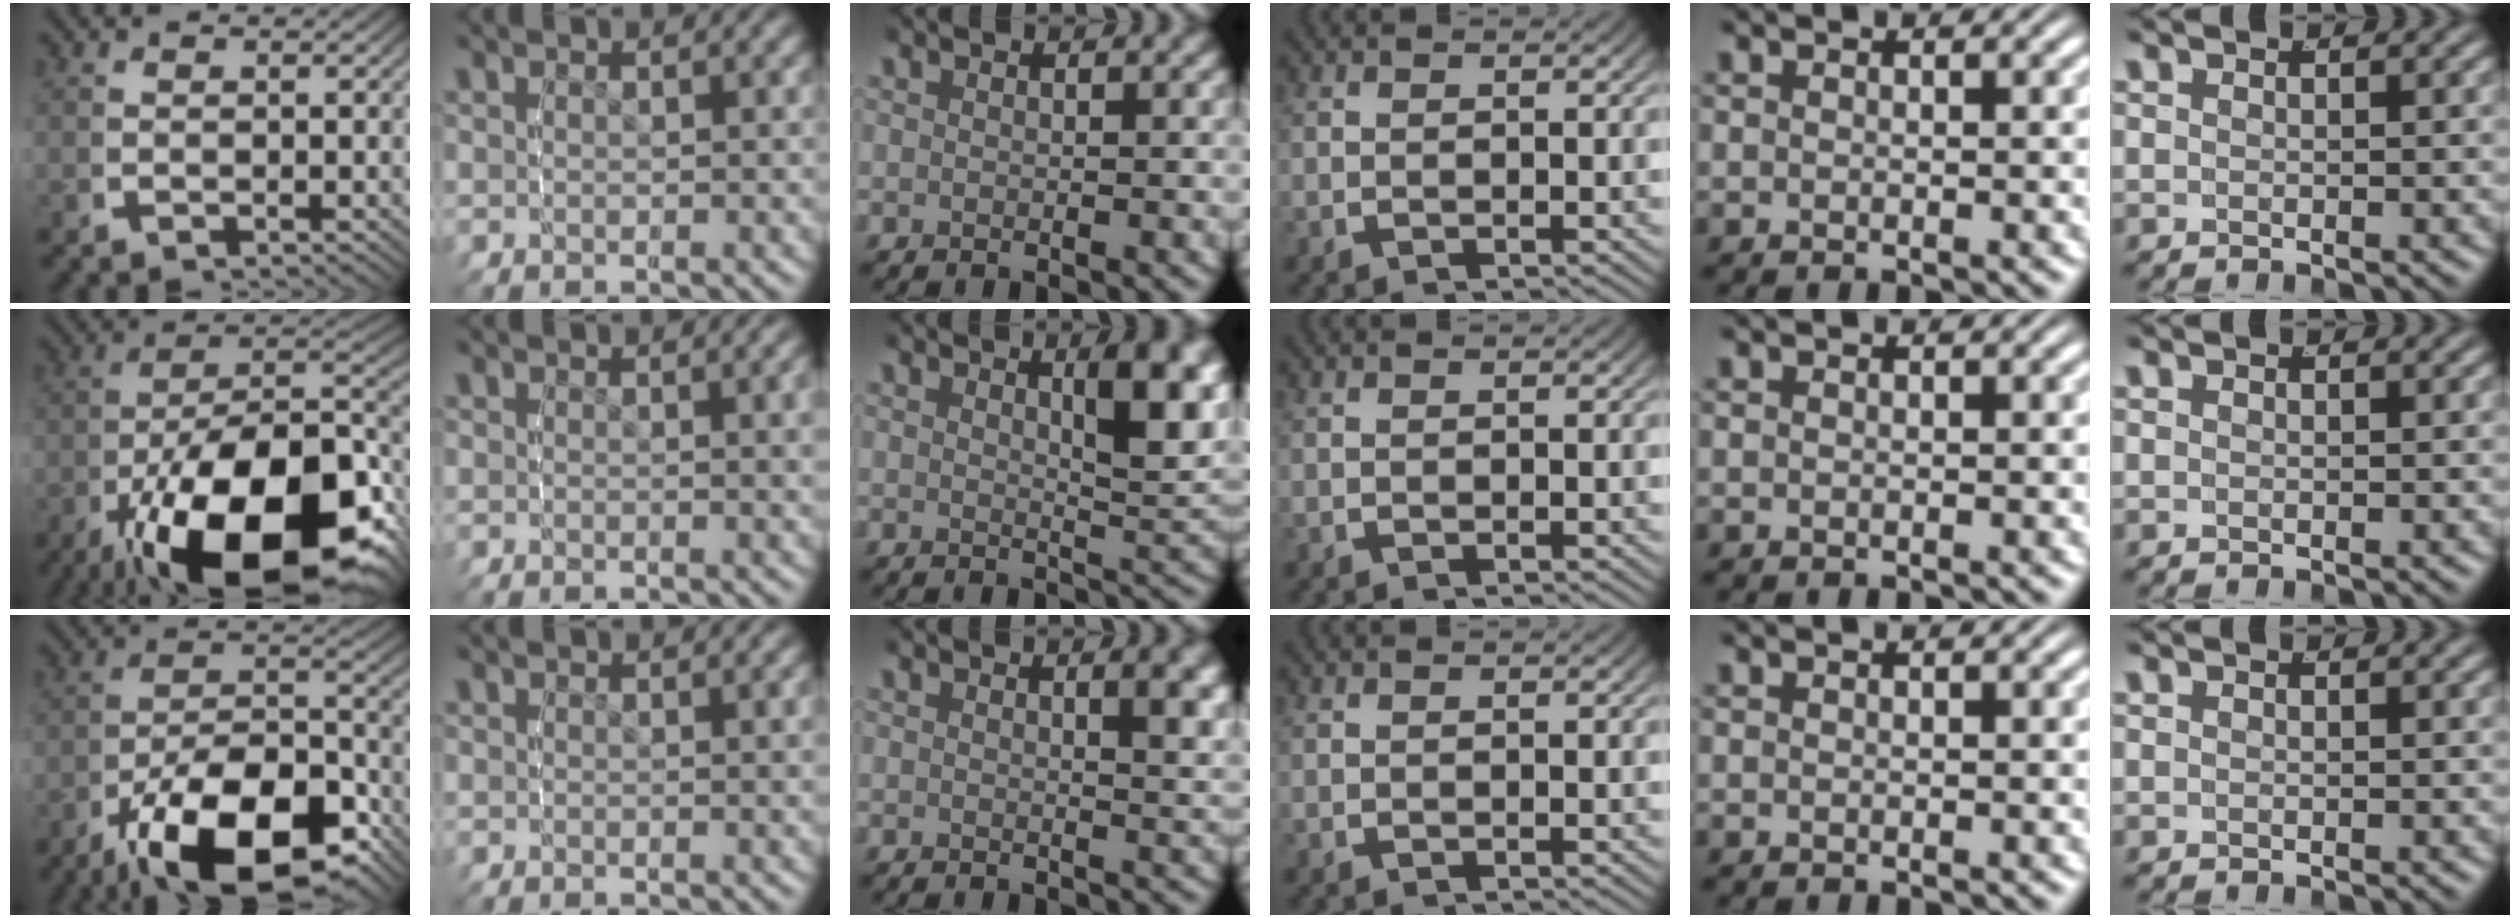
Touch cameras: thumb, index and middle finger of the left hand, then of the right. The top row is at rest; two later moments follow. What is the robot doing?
{"motion": "lift_and_place", "object": "screwdriver"}